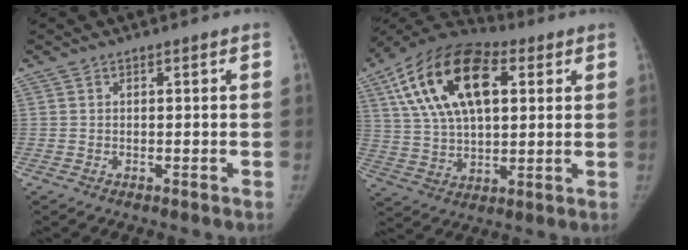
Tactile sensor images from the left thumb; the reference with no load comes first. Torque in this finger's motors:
{"motor_torque": [0.63, 1.33, 1.40, -1.37, 0.58]}